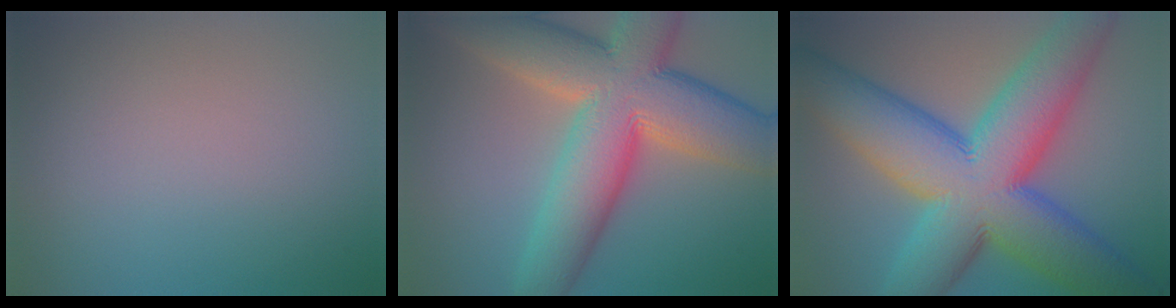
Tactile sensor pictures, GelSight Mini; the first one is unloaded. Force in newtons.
{"total": 14.4, "press": 14.3, "slide": 1.2}
{"total": 16.5, "press": 16.5, "slide": 0.1}